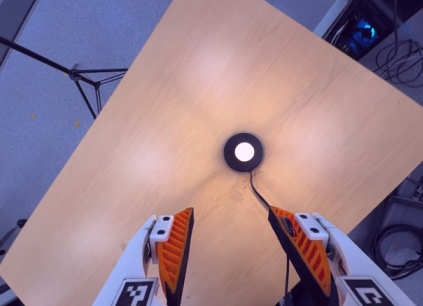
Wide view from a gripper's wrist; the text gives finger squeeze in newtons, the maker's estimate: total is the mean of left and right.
{"total": 0.0}